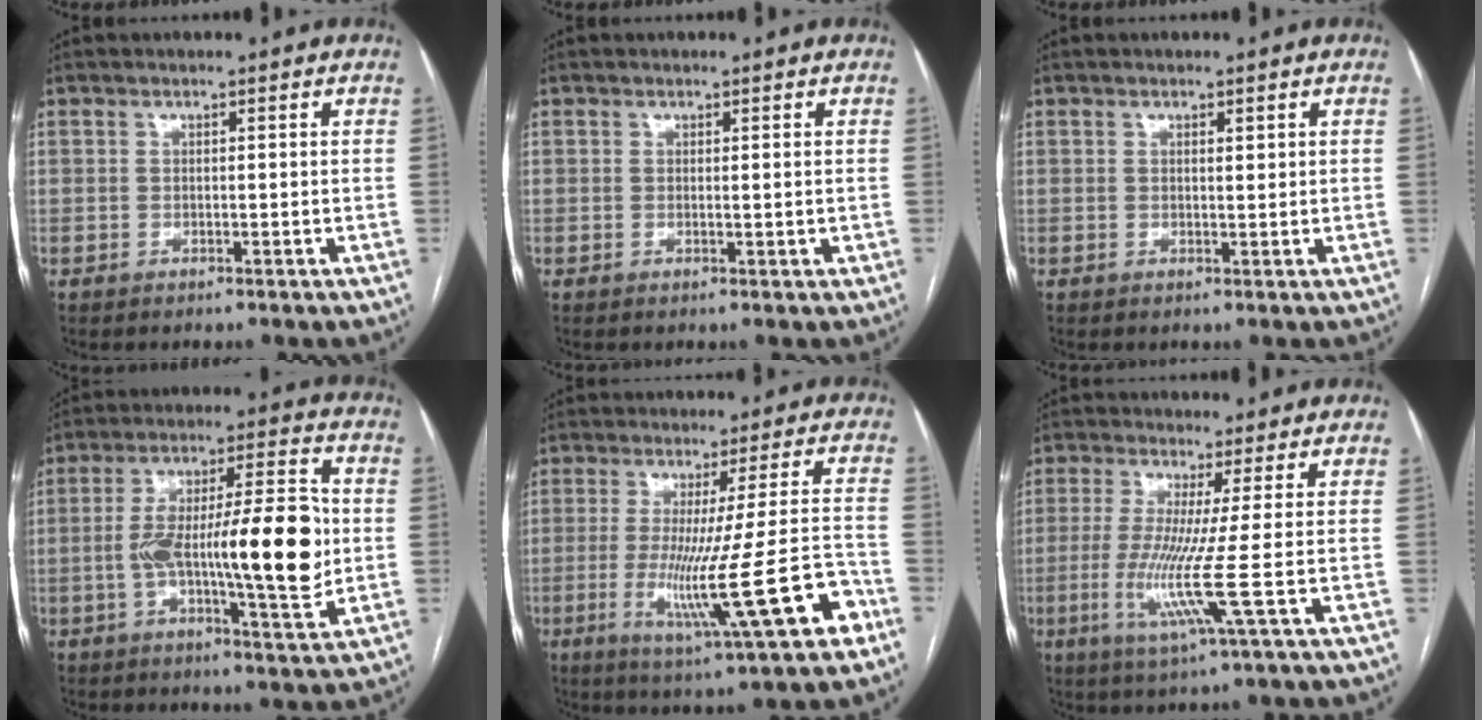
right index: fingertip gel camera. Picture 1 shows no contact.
{"total": 0.7, "force": [0.1, 0.0, 0.7], "torque": [-0.014, -0.002, 0.003]}
{"total": 1.0, "force": [0.5, 0.3, 0.8], "torque": [-0.013, -0.001, 0.006]}
{"total": 18.6, "force": [-1.2, 3.5, 18.2], "torque": [-0.302, 0.016, -0.016]}
{"total": 16.3, "force": [-5.8, -0.6, 15.2], "torque": [-0.239, -0.027, -0.081]}
{"total": 8.8, "force": [-1.6, -2.1, 8.4], "torque": [-0.174, -0.032, -0.030]}